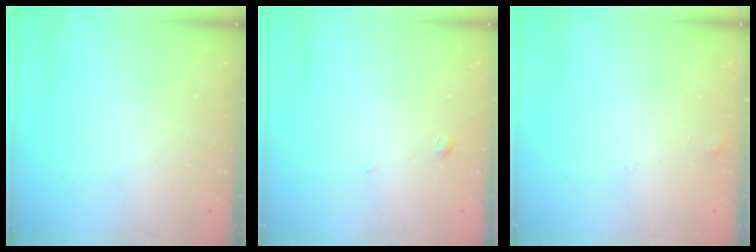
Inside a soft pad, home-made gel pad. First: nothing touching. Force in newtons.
{"total": 1.7, "press": 1.6, "slide": 0.5}
{"total": 3.4, "press": 3.4, "slide": 0.3}